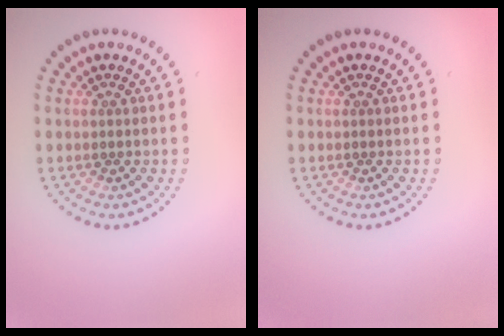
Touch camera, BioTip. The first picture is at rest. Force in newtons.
{"total": 0.0}